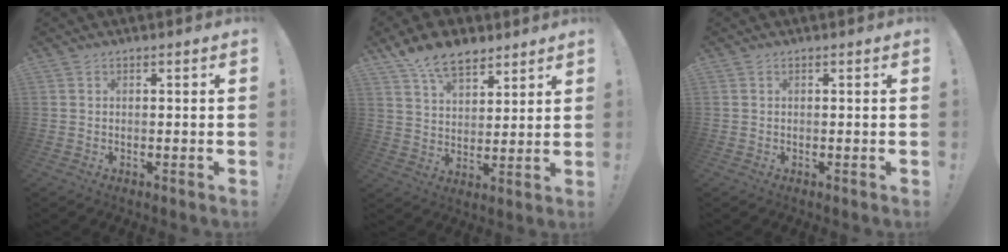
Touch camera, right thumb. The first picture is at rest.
{"total": 11.7, "force": [8.6, 5.9, 5.2], "torque": [-0.092, -0.047, 0.164]}
{"total": 0.0}